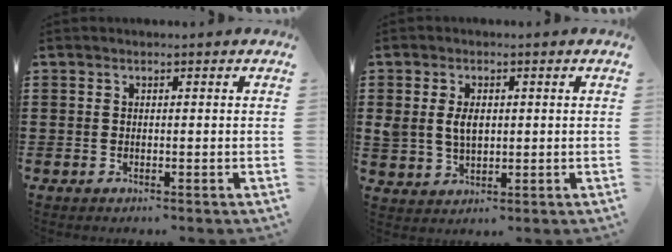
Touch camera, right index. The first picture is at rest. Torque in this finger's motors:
{"motor_torque": [0.29, -0.04, 0.43, 0.06]}